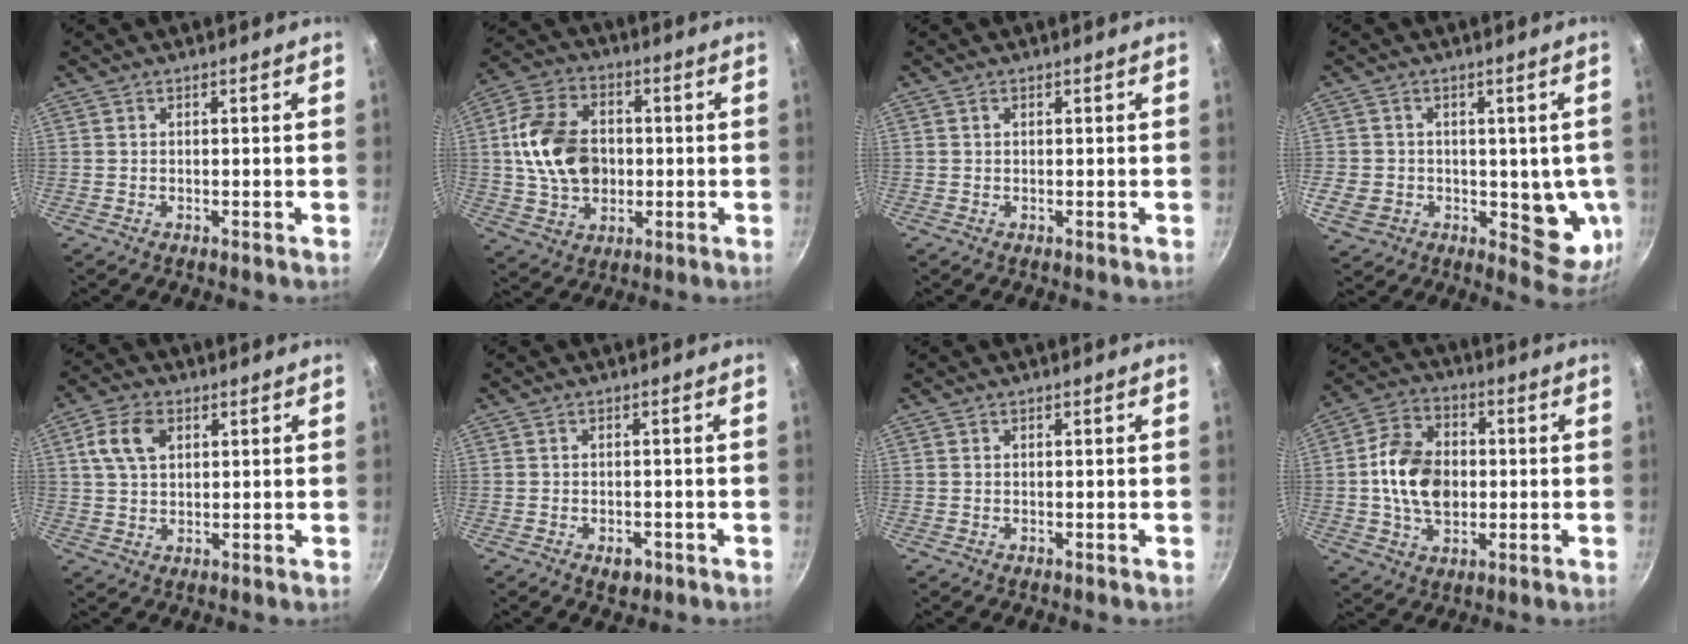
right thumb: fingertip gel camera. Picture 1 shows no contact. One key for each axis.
{"total": 15.6, "fx": 0.5, "fy": 11.4, "fz": 10.7, "tx": -0.178, "ty": 0.015, "tz": 0.005}
{"total": 0.6, "fx": 0.2, "fy": 0.4, "fz": 0.3, "tx": -0.004, "ty": 0.003, "tz": 0.004}
{"total": 13.4, "fx": -1.0, "fy": 9.6, "fz": 9.2, "tx": -0.107, "ty": -0.028, "tz": -0.008}
{"total": 7.2, "fx": 2.5, "fy": 4.7, "fz": 4.9, "tx": -0.084, "ty": 0.006, "tz": 0.043}
{"total": 2.9, "fx": -1.4, "fy": 1.8, "fz": 1.8, "tx": -0.023, "ty": 0.011, "tz": -0.013}
{"total": 0.0}
{"total": 13.5, "fx": -0.2, "fy": 9.5, "fz": 9.5, "tx": -0.146, "ty": 0.014, "tz": -0.012}